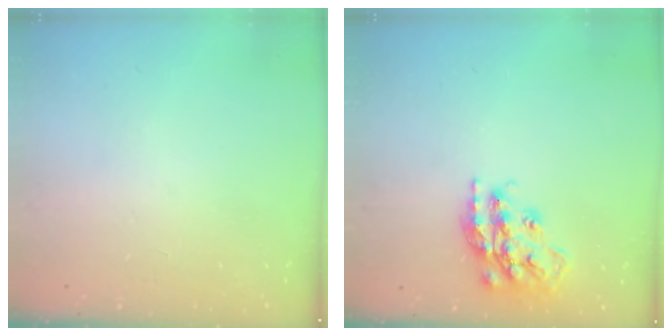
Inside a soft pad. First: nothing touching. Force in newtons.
{"total": 17.8, "press": 17.7, "slide": 1.3}